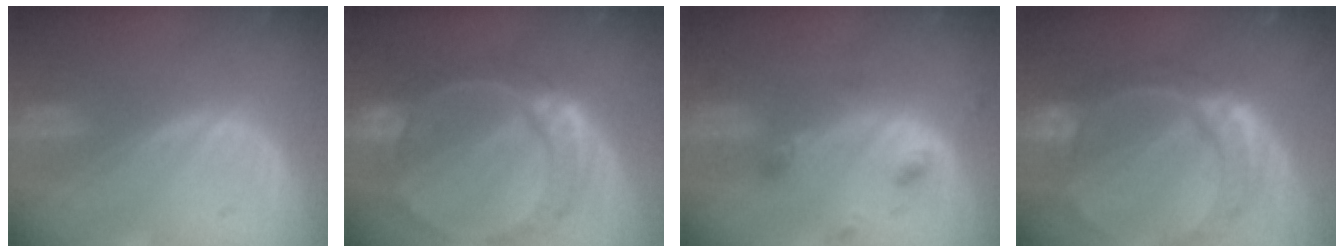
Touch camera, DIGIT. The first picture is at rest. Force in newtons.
{"total": 10.7, "press": 9.0, "slide": 5.7}
{"total": 3.7, "press": 3.7, "slide": 0.4}
{"total": 11.1, "press": 9.4, "slide": 6.0}